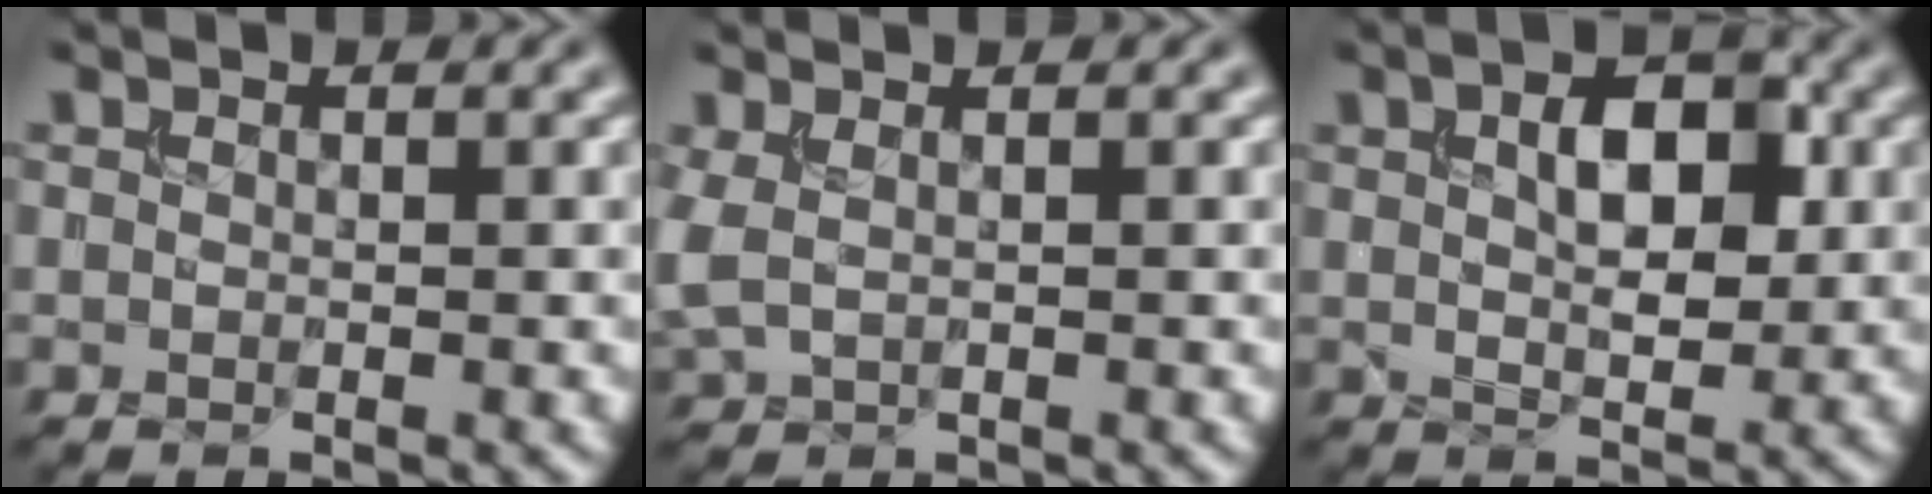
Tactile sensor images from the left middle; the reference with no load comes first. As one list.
[{"total": 1.8, "force": [0.4, 0.9, 1.5], "torque": [-0.049, 0.000, 0.009]}, {"total": 4.7, "force": [1.1, 2.6, 3.8], "torque": [-0.064, 0.006, 0.017]}]